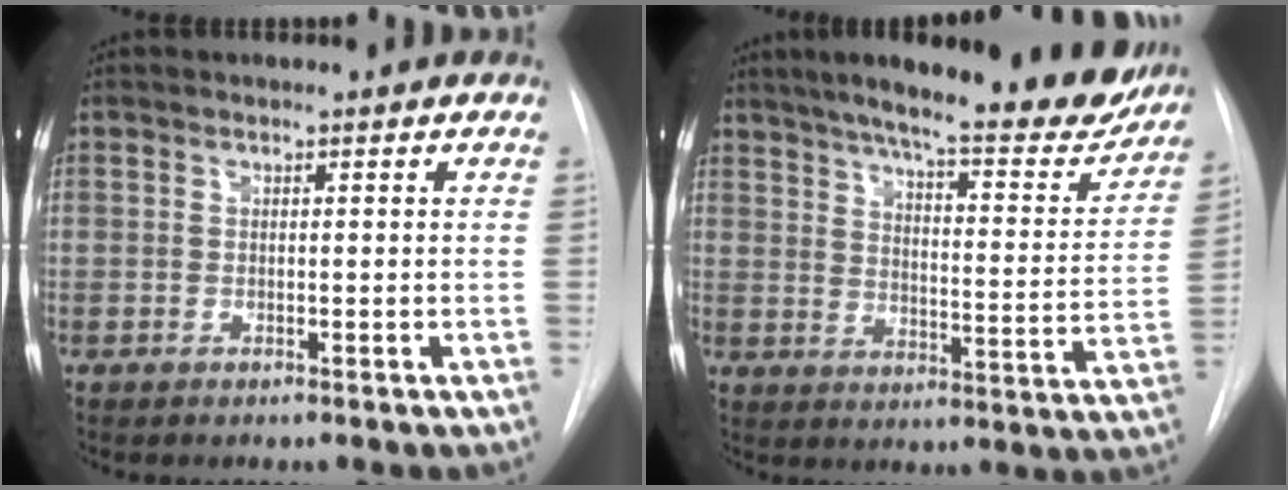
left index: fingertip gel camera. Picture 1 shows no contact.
{"total": 24.5, "force": [20.7, 4.2, 12.4], "torque": [-0.181, -0.036, 0.260]}